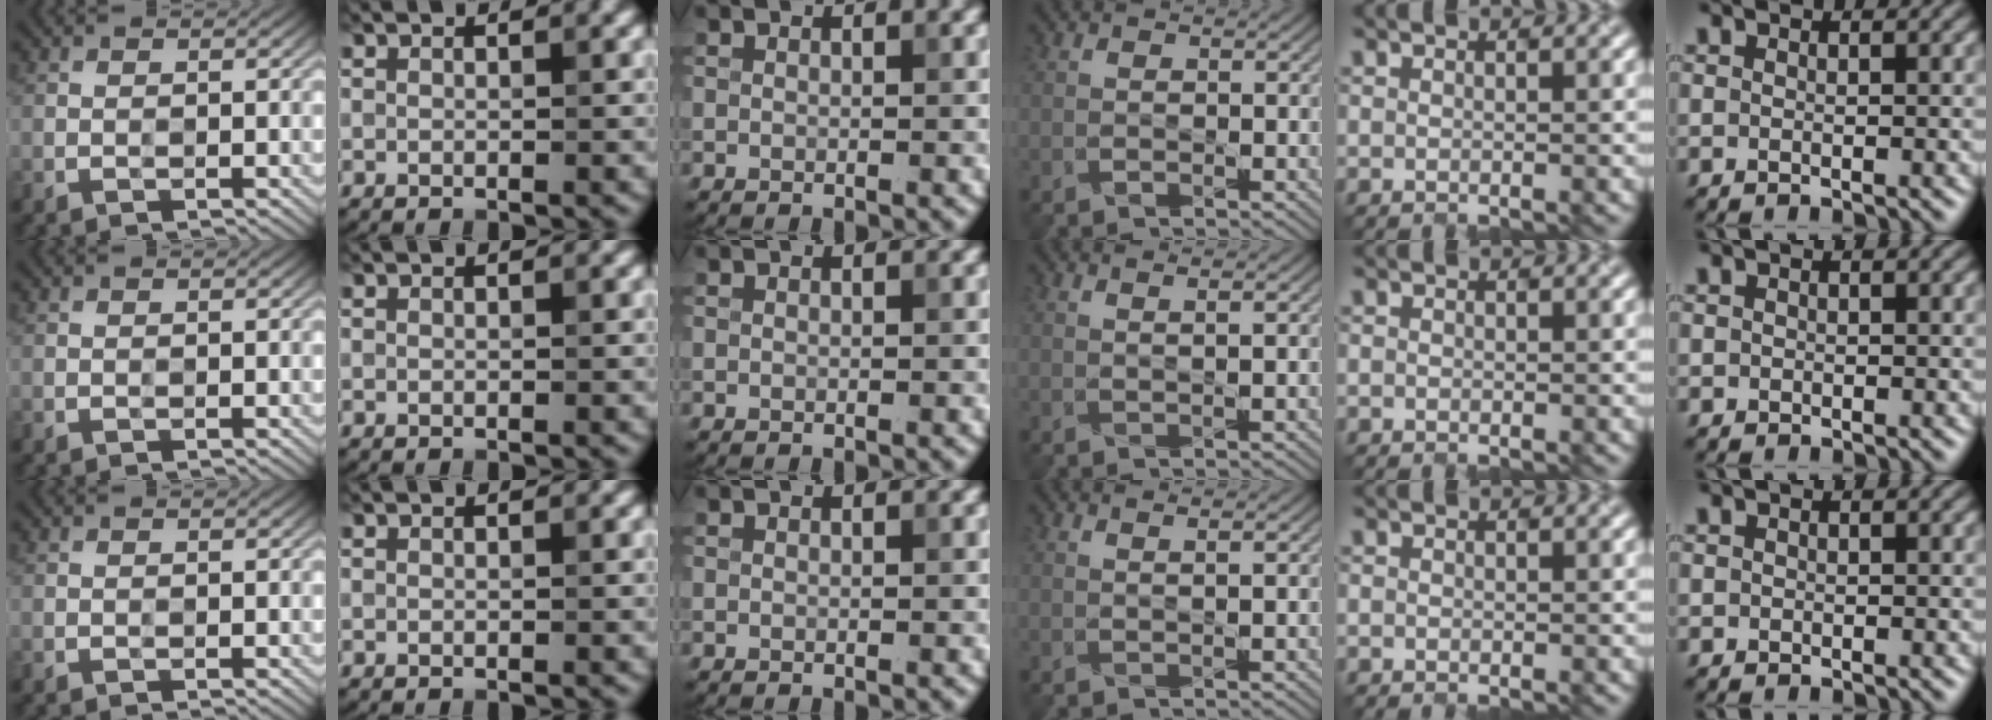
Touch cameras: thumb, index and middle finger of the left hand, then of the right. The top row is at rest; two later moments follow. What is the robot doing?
{"motion": "close", "object": "sandwich press"}